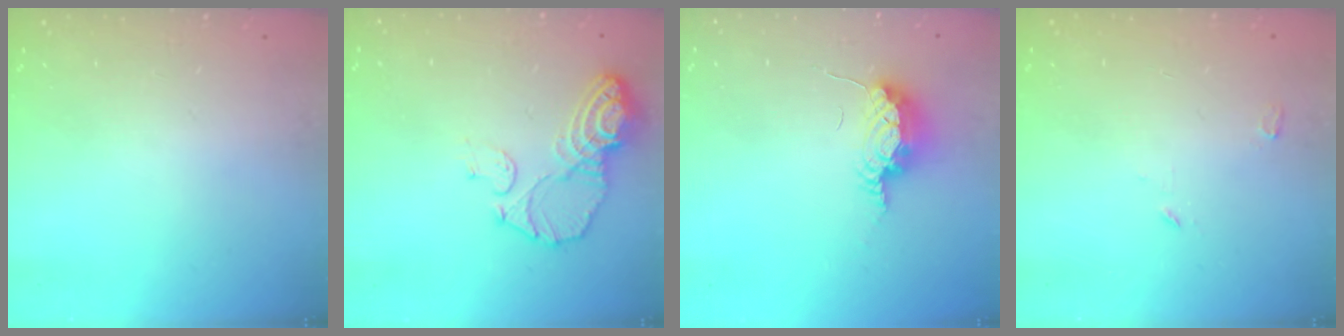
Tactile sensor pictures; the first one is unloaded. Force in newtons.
{"total": 10.5, "press": 10.4, "slide": 0.9}
{"total": 10.6, "press": 8.7, "slide": 6.2}
{"total": 2.8, "press": 2.8, "slide": 0.2}